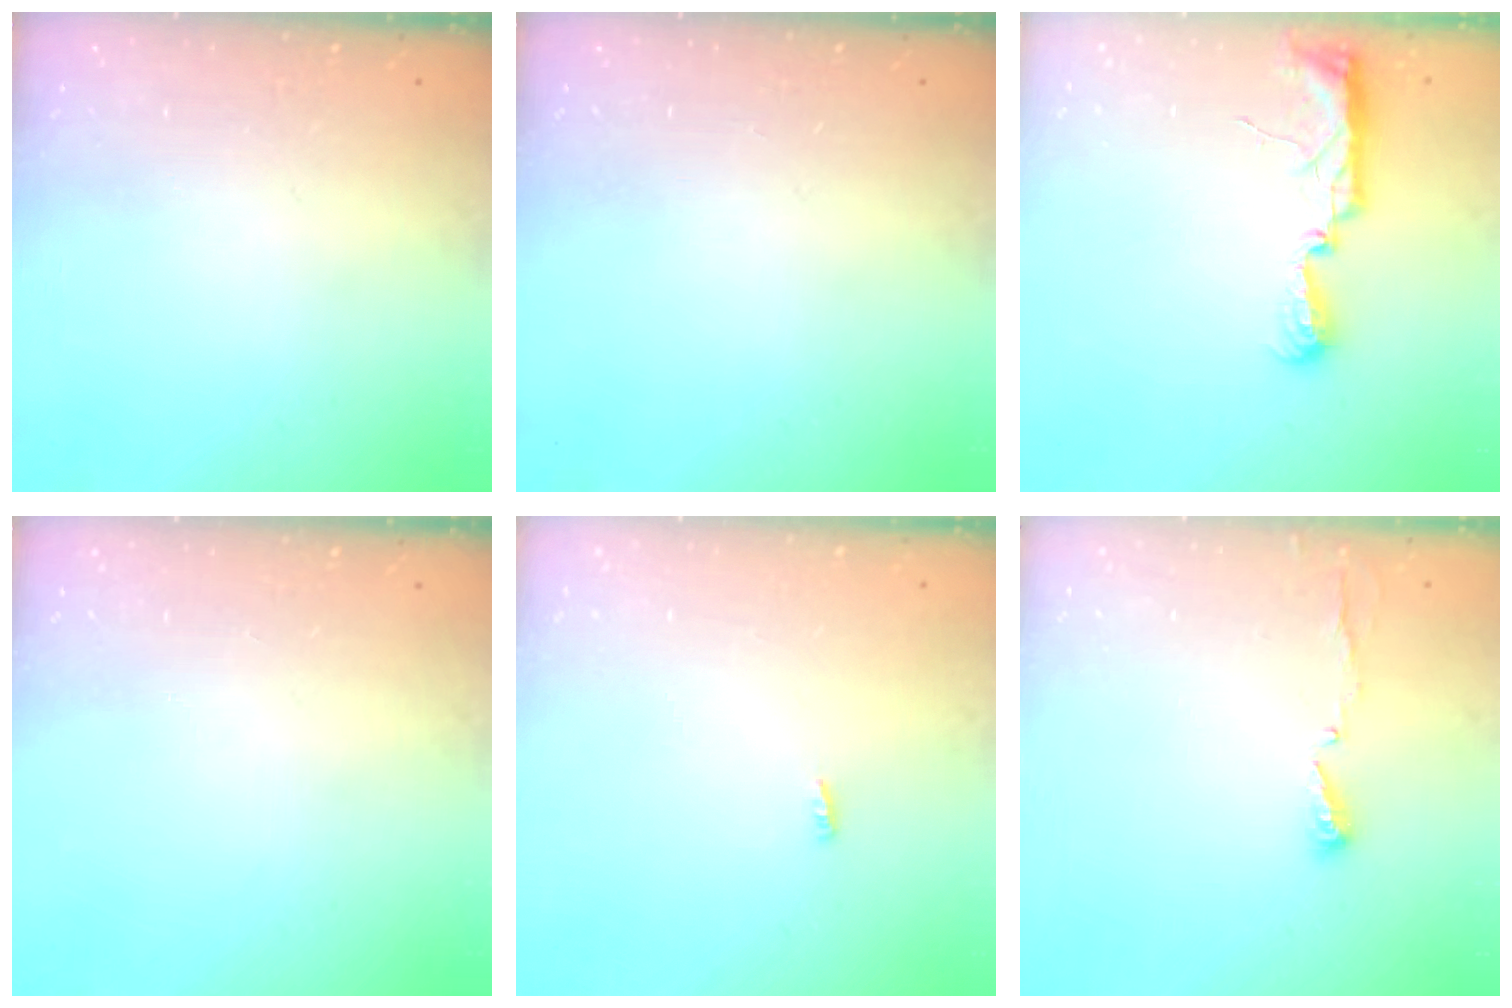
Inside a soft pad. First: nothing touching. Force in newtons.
{"total": 0.0}
{"total": 11.5, "press": 10.2, "slide": 5.3}
{"total": 0.0}
{"total": 2.3, "press": 2.1, "slide": 0.8}
{"total": 4.8, "press": 4.8, "slide": 0.3}